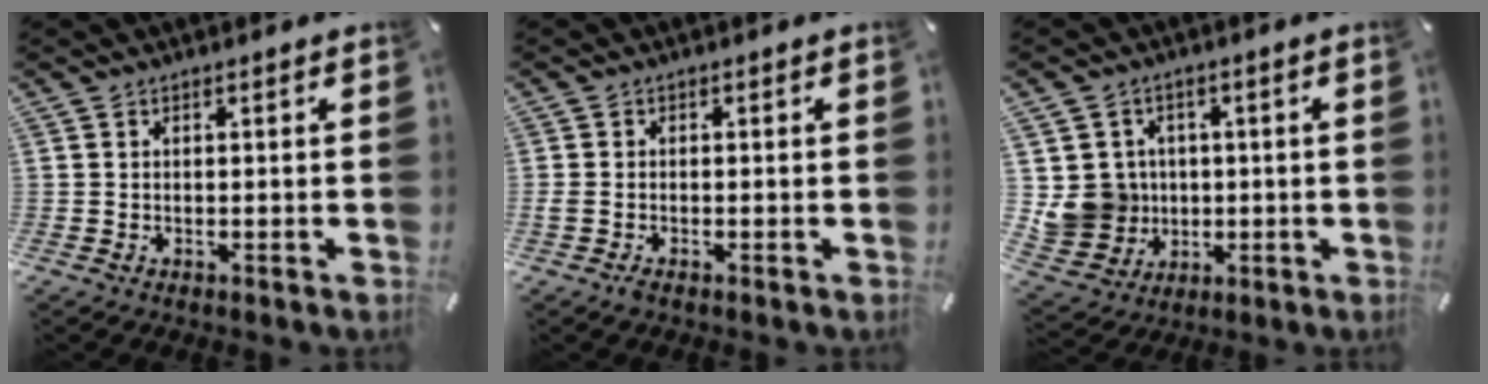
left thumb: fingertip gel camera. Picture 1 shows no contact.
{"total": 1.2, "force": [-0.7, 0.6, 0.8], "torque": [-0.017, 0.001, -0.013]}
{"total": 9.6, "force": [0.5, 9.4, 2.0], "torque": [-0.066, -0.004, 0.017]}